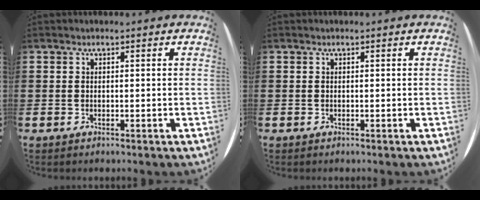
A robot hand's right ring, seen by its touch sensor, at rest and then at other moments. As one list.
[{"total": 0.0}]